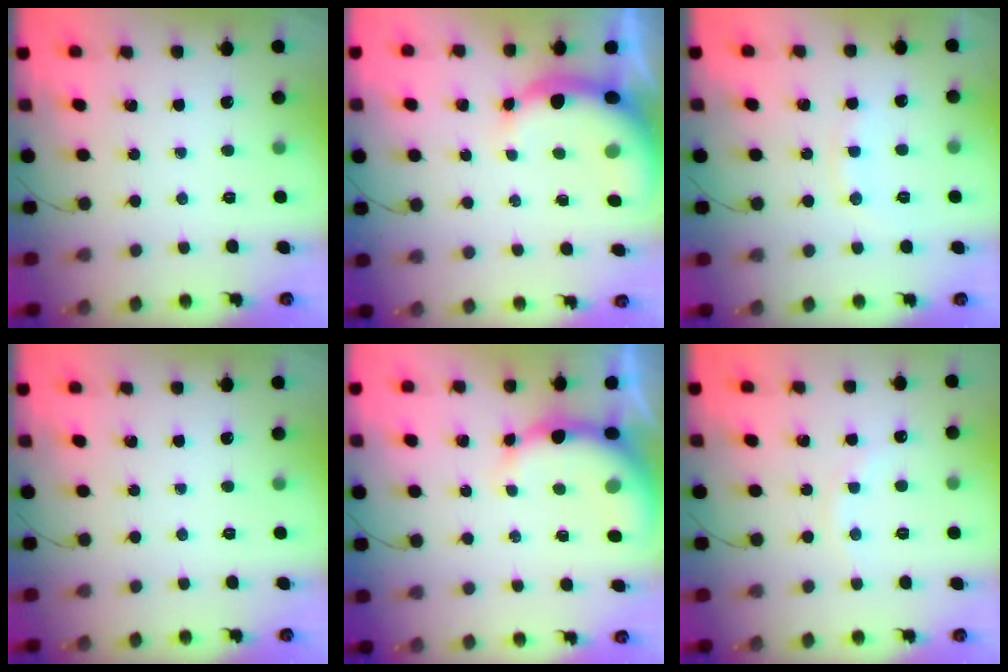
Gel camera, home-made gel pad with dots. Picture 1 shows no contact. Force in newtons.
{"total": 7.7, "press": 7.6, "slide": 1.7}
{"total": 6.9, "press": 6.8, "slide": 0.9}
{"total": 0.0}
{"total": 8.7, "press": 8.7, "slide": 1.0}
{"total": 5.5, "press": 5.2, "slide": 1.8}